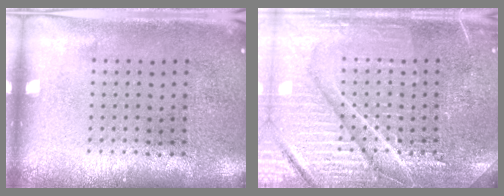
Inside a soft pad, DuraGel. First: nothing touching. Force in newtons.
{"total": 6.7, "press": 6.7, "slide": 0.9}